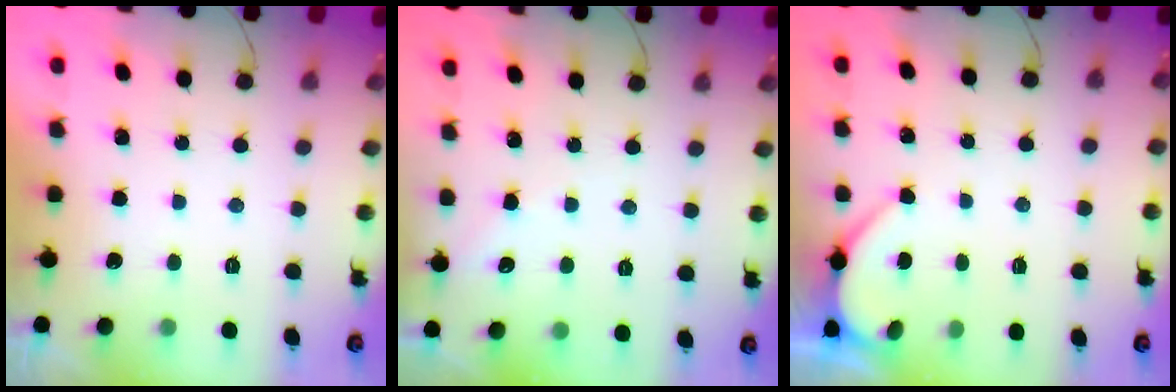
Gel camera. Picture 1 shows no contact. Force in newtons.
{"total": 3.0, "press": 3.0, "slide": 0.4}
{"total": 1.6, "press": 1.6, "slide": 0.2}